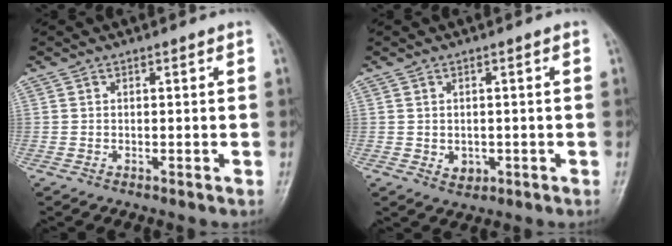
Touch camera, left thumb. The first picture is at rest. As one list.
[{"total": 2.4, "force": [-0.4, 1.9, 1.3], "torque": [-0.013, -0.001, 0.003]}]